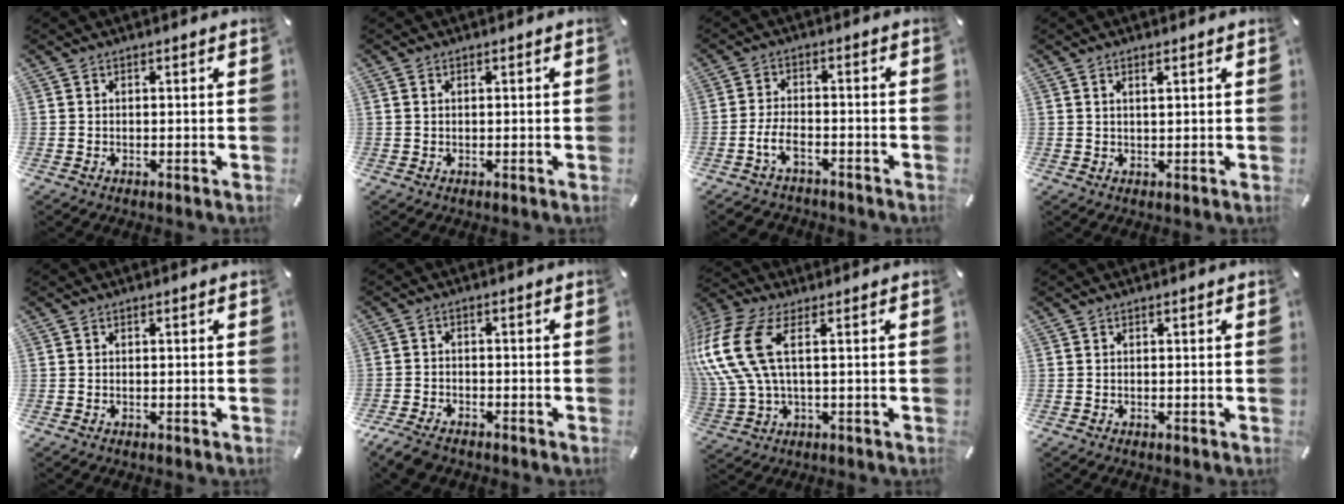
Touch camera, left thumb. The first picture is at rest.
{"total": 0.7, "force": [0.2, 0.5, 0.4], "torque": [-0.008, 0.002, 0.003]}
{"total": 5.8, "force": [-3.1, 3.1, 3.7], "torque": [-0.085, 0.013, -0.062]}
{"total": 1.4, "force": [0.7, 0.3, 1.2], "torque": [-0.024, 0.000, 0.012]}
{"total": 0.0}
{"total": 4.0, "force": [-3.2, 1.9, 1.6], "torque": [-0.045, 0.012, -0.066]}
{"total": 15.8, "force": [3.6, 8.0, 13.2], "torque": [-0.297, -0.007, 0.063]}
{"total": 0.0}